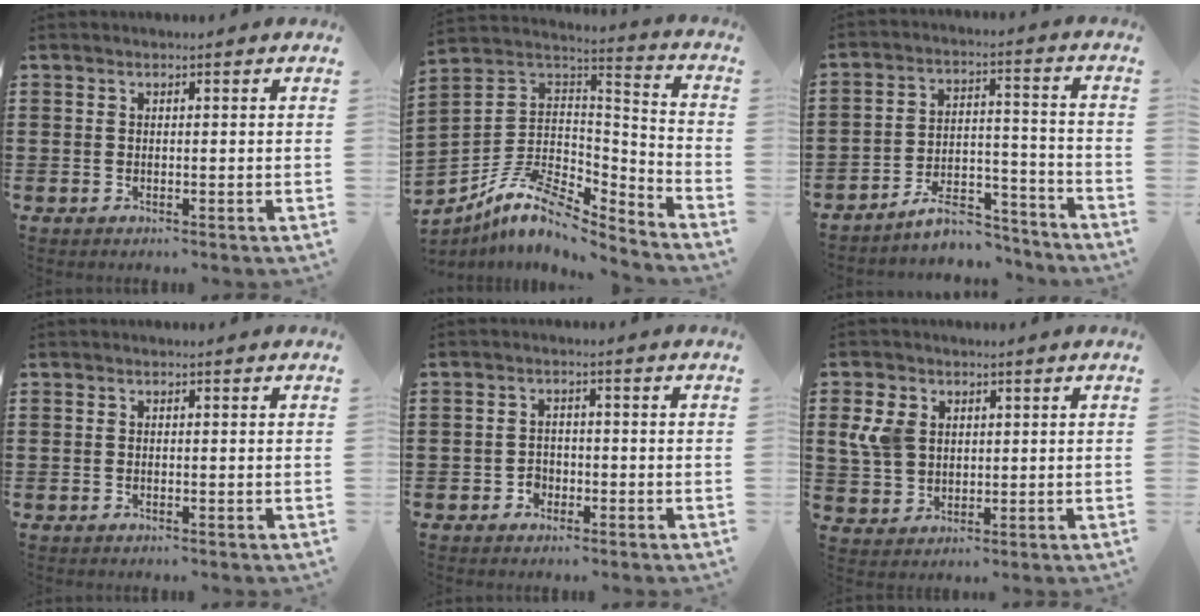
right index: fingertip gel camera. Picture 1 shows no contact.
{"total": 9.5, "force": [-7.1, 3.7, 5.2], "torque": [-0.120, 0.005, -0.145]}
{"total": 7.5, "force": [-6.8, 2.1, 2.5], "torque": [-0.039, 0.023, -0.128]}
{"total": 0.0}
{"total": 2.2, "force": [-1.2, 1.8, 0.6], "torque": [-0.019, 0.001, -0.027]}
{"total": 6.0, "force": [1.5, 4.7, 3.4], "torque": [-0.103, 0.011, 0.023]}